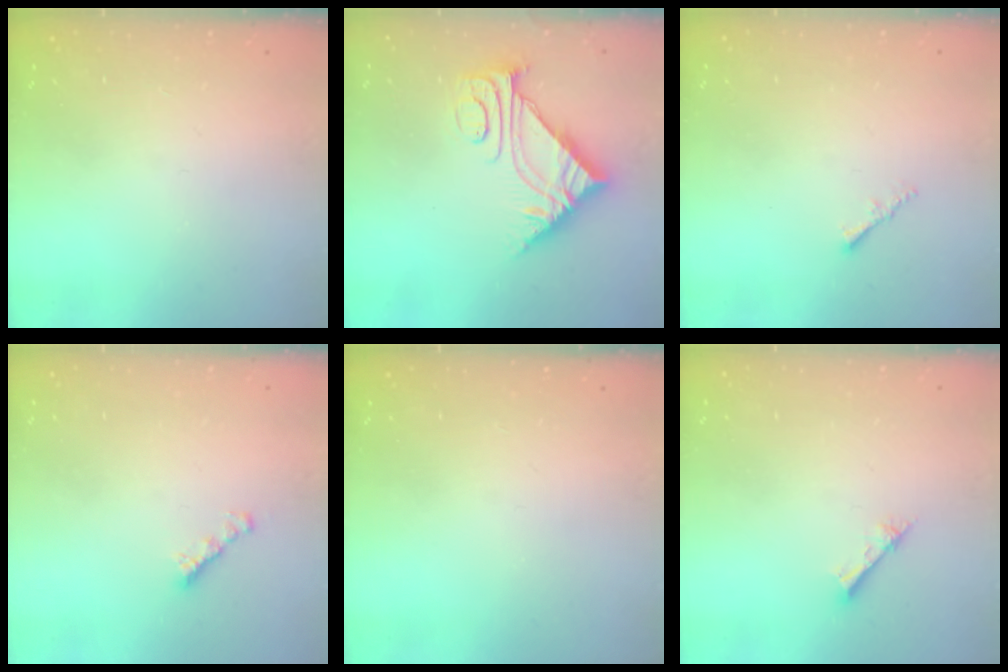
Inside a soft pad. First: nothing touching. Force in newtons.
{"total": 9.0, "press": 8.9, "slide": 0.9}
{"total": 1.2, "press": 1.1, "slide": 0.4}
{"total": 2.5, "press": 2.5, "slide": 0.5}
{"total": 0.0}
{"total": 1.5, "press": 1.5, "slide": 0.1}